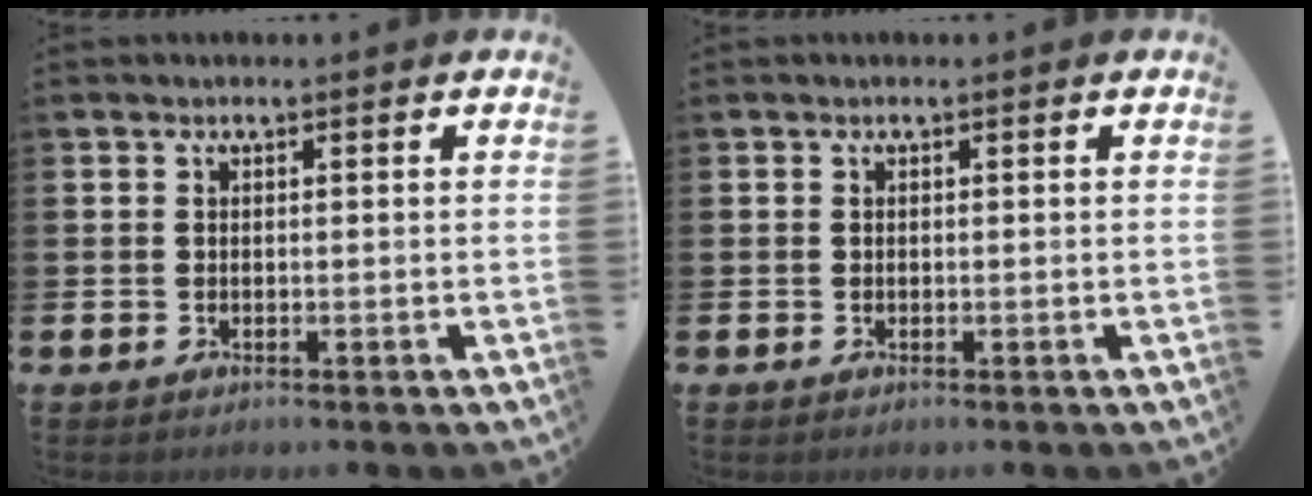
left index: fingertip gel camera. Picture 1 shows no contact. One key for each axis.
{"total": 0.0}